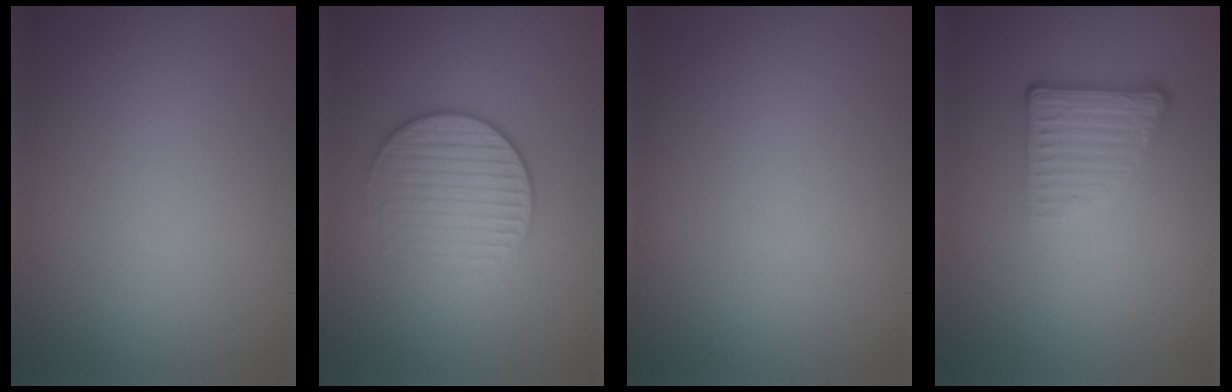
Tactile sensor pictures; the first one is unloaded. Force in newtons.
{"total": 3.3, "press": 2.9, "slide": 1.4}
{"total": 0.0}
{"total": 3.7, "press": 2.6, "slide": 2.7}